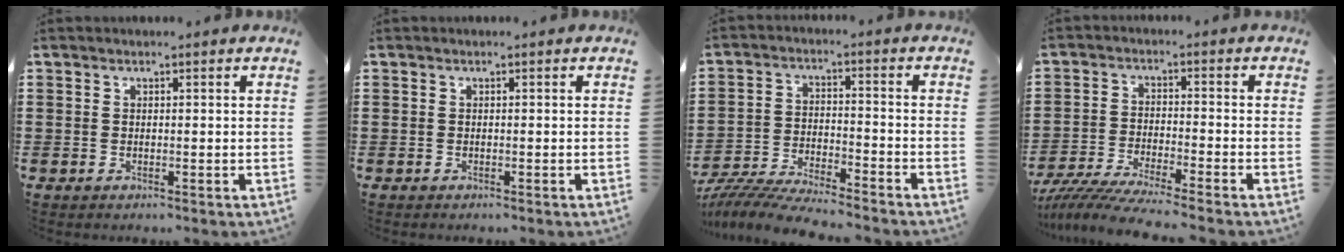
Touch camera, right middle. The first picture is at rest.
{"total": 0.0}
{"total": 7.1, "force": [-6.9, 0.0, 1.7], "torque": [-0.041, -0.006, -0.136]}
{"total": 6.0, "force": [-5.6, -0.4, 2.0], "torque": [-0.051, -0.022, -0.112]}